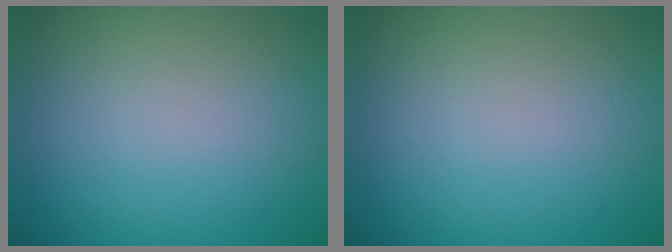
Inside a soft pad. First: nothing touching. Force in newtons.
{"total": 0.0}